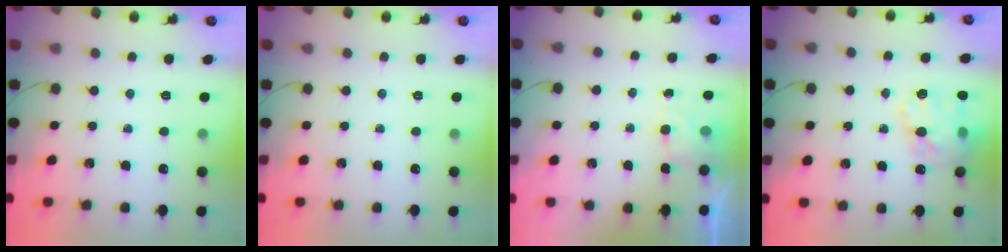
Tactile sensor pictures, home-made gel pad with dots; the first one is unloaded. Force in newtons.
{"total": 0.0}
{"total": 4.0, "press": 3.8, "slide": 1.2}
{"total": 18.2, "press": 18.0, "slide": 3.0}